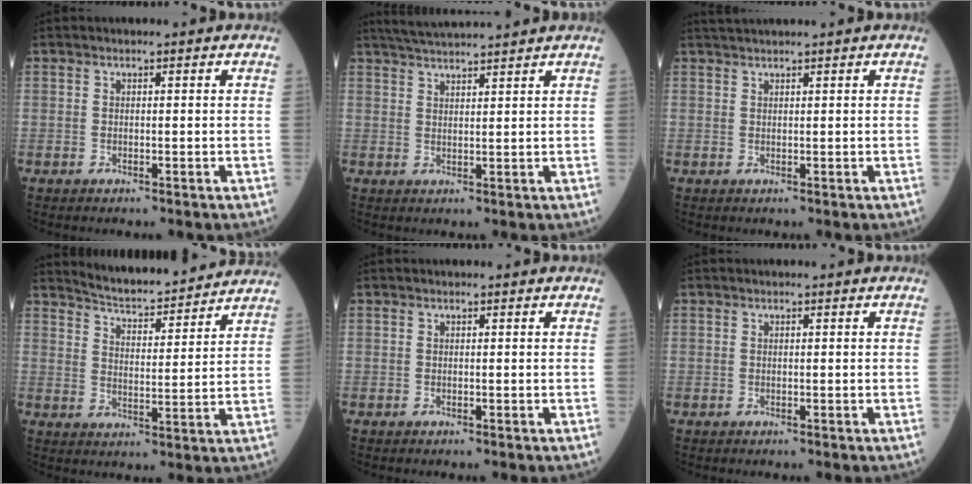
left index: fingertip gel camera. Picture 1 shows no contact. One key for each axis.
{"total": 7.6, "fx": 7.1, "fy": -0.8, "fz": 2.7, "tx": -0.052, "ty": 0.029, "tz": 0.114}
{"total": 3.0, "fx": 2.7, "fy": -0.6, "fz": 1.1, "tx": -0.011, "ty": 0.026, "tz": 0.052}
{"total": 12.2, "fx": 11.7, "fy": 1.0, "fz": 3.4, "tx": -0.057, "ty": 0.007, "tz": 0.170}
{"total": 0.0}
{"total": 0.0}